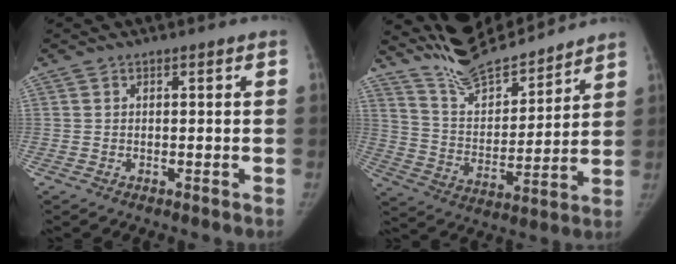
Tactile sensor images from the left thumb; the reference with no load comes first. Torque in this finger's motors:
{"motor_torque": [0.24, -0.42, -0.42, -0.60, 0.07]}